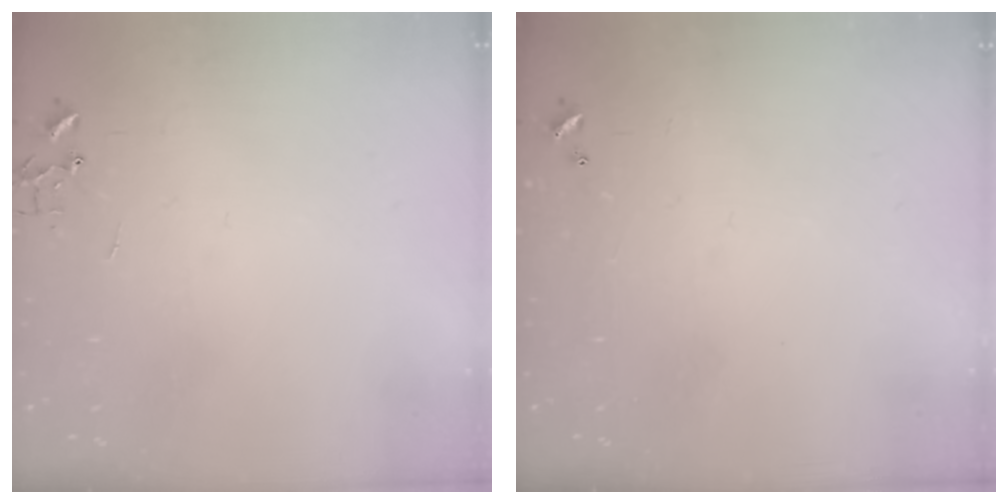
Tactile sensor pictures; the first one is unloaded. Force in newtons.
{"total": 0.0}